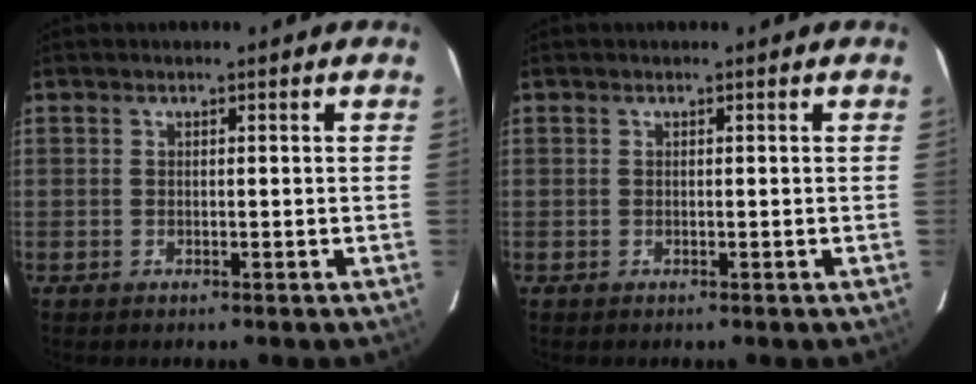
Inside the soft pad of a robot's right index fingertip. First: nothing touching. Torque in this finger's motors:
{"motor_torque": [0.10, 0.06, -0.01, 0.01]}